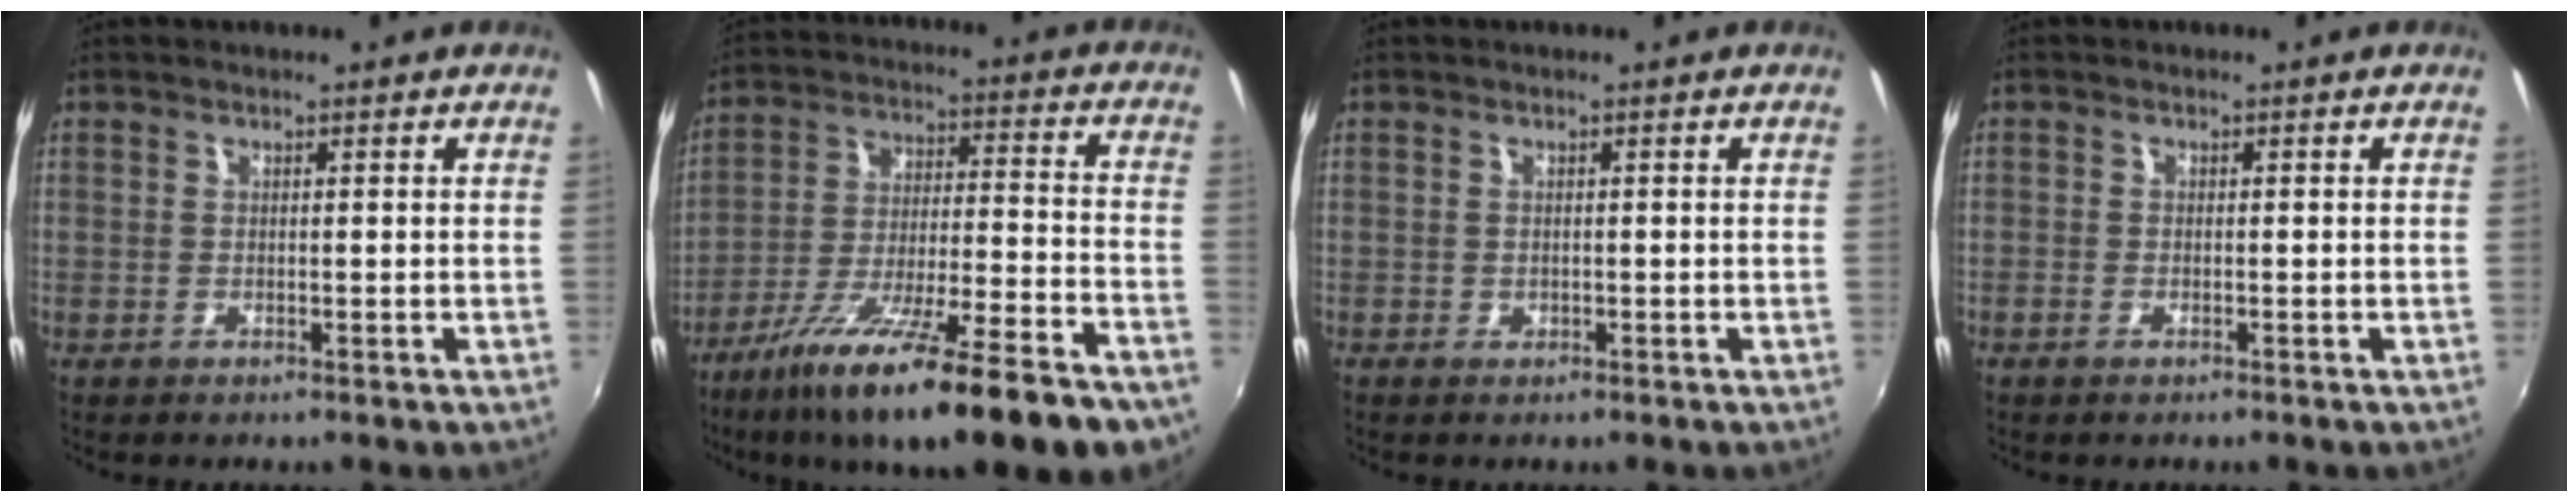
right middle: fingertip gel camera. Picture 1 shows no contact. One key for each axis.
{"total": 24.7, "fx": -17.7, "fy": 3.8, "fz": 16.8, "tx": -0.289, "ty": -0.066, "tz": -0.271}
{"total": 0.6, "fx": -0.2, "fy": 0.6, "fz": 0.0, "tx": 0.002, "ty": -0.003, "tz": -0.002}
{"total": 1.1, "fx": -0.7, "fy": 0.7, "fz": 0.5, "tx": -0.011, "ty": -0.003, "tz": -0.014}